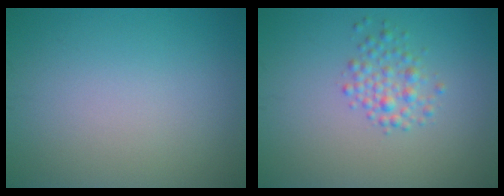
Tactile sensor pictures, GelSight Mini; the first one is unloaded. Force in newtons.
{"total": 2.2, "press": 2.2, "slide": 0.1}